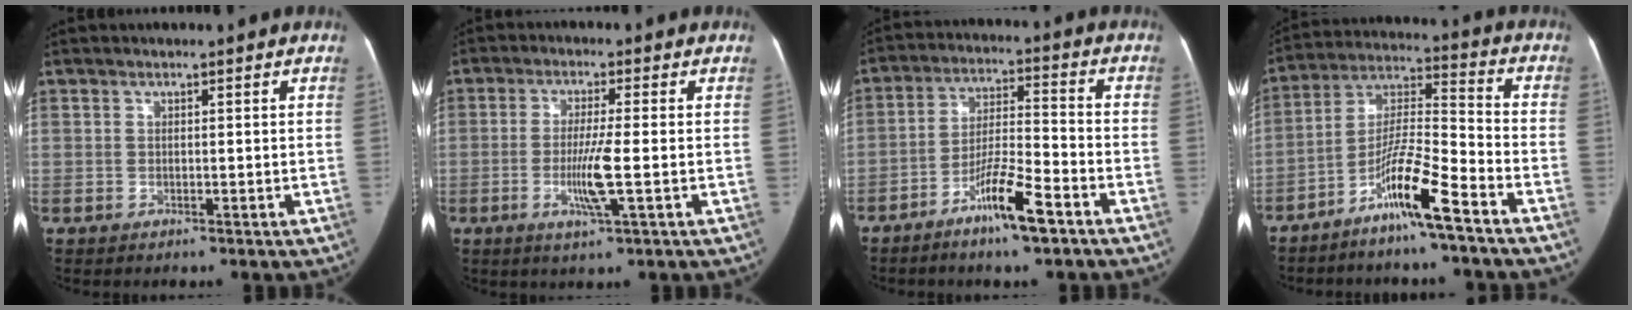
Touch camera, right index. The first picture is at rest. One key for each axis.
{"total": 6.3, "fx": -1.5, "fy": -0.4, "fz": 6.1, "tx": -0.117, "ty": -0.015, "tz": -0.029}
{"total": 9.6, "fx": -5.9, "fy": 0.8, "fz": 7.5, "tx": -0.143, "ty": -0.005, "tz": -0.106}
{"total": 11.2, "fx": -7.2, "fy": -0.1, "fz": 8.6, "tx": -0.167, "ty": -0.002, "tz": -0.136}